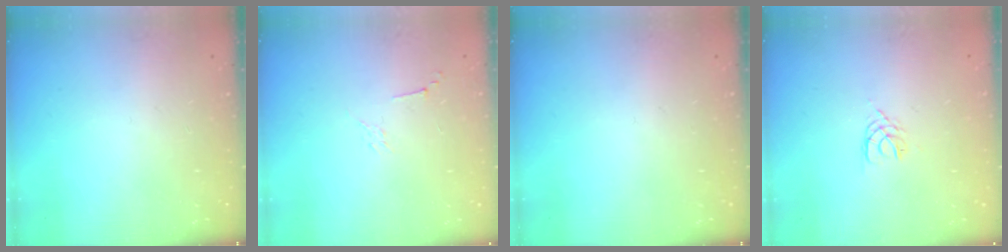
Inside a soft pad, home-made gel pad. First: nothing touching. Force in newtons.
{"total": 3.5, "press": 3.5, "slide": 0.8}
{"total": 0.0}
{"total": 2.0, "press": 1.9, "slide": 0.3}